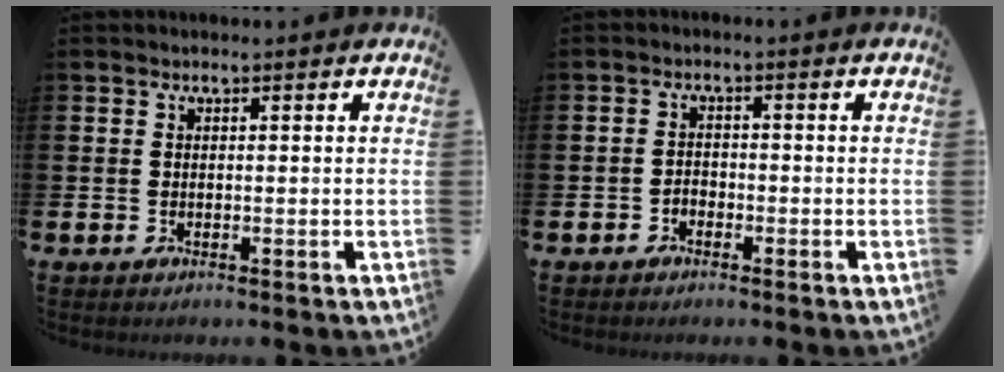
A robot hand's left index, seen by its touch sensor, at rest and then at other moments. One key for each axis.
{"total": 1.3, "fx": -1.0, "fy": 0.8, "fz": 0.2, "tx": -0.011, "ty": 0.006, "tz": -0.020}